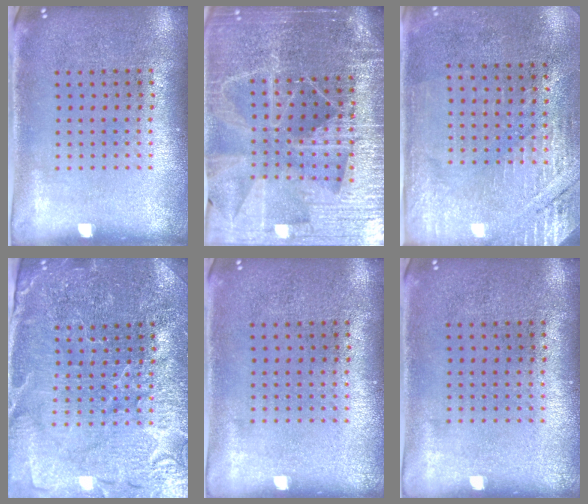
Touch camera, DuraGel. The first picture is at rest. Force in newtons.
{"total": 5.5, "press": 4.9, "slide": 2.4}
{"total": 2.8, "press": 2.6, "slide": 1.0}
{"total": 4.1, "press": 3.9, "slide": 1.3}
{"total": 0.0}
{"total": 0.0}